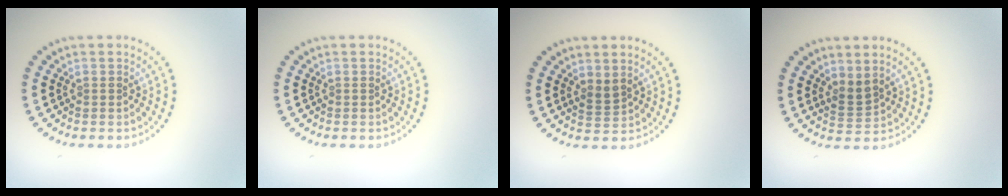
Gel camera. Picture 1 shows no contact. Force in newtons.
{"total": 0.0}
{"total": 1.4, "press": 1.1, "slide": 0.7}
{"total": 1.9, "press": 1.3, "slide": 1.4}